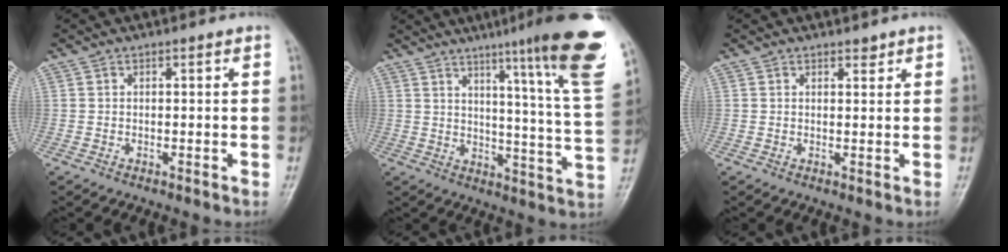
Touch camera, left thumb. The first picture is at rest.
{"total": 20.6, "force": [13.3, 0.2, 15.7], "torque": [-0.193, -0.080, 0.171]}
{"total": 1.3, "force": [1.1, 0.5, 0.5], "torque": [-0.001, -0.009, 0.015]}